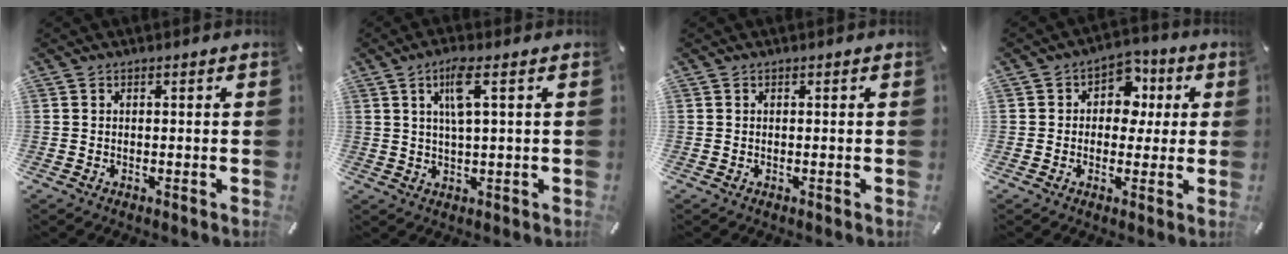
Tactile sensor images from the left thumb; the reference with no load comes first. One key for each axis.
{"total": 6.4, "fx": 2.4, "fy": 1.0, "fz": 5.8, "tx": -0.120, "ty": 0.004, "tz": 0.038}
{"total": 0.0}
{"total": 8.2, "fx": 1.0, "fy": 6.8, "fz": 4.5, "tx": -0.051, "ty": 0.002, "tz": 0.011}